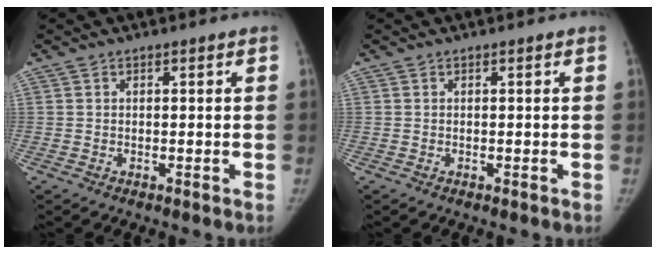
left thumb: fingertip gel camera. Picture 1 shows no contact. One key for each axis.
{"total": 0.0}